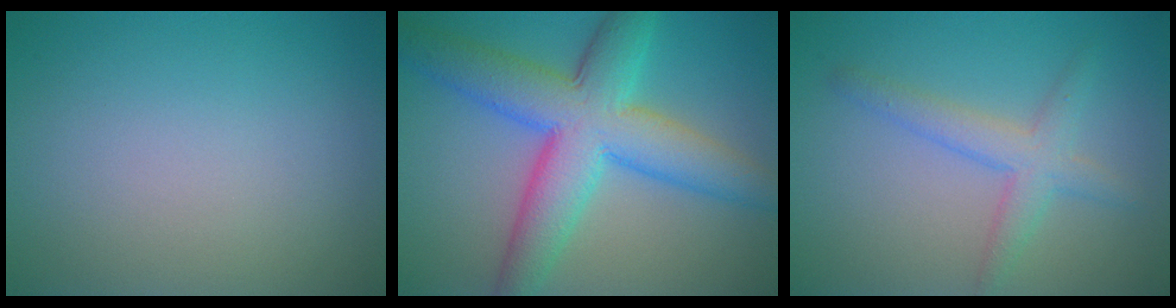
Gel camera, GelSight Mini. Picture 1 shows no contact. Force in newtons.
{"total": 9.5, "press": 9.5, "slide": 0.1}
{"total": 3.0, "press": 3.0, "slide": 0.1}